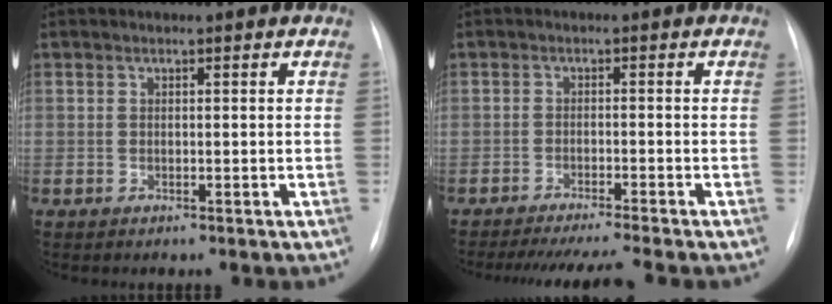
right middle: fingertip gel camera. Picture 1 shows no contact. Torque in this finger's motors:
{"motor_torque": [0.09, -0.09, 0.06, 0.02]}